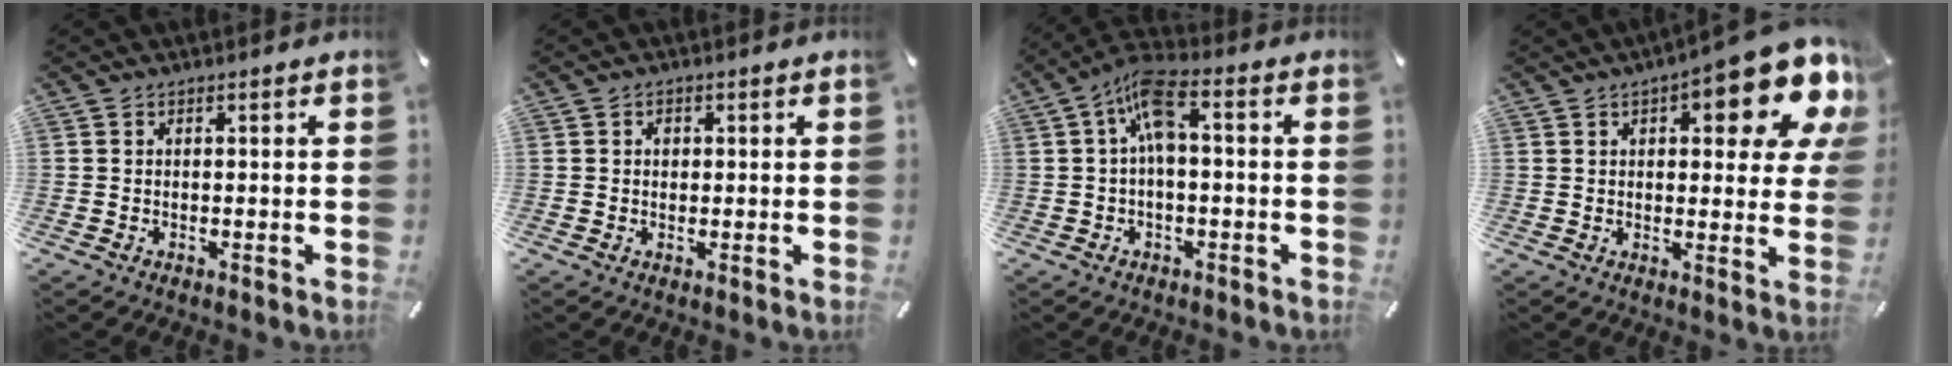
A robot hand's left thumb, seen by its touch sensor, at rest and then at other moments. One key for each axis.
{"total": 1.3, "fx": 0.2, "fy": 1.2, "fz": 0.6, "tx": 0.003, "ty": 0.000, "tz": -0.001}
{"total": 8.5, "fx": 0.9, "fy": 3.6, "fz": 7.7, "tx": -0.155, "ty": 0.003, "tz": 0.015}
{"total": 17.0, "fx": 8.6, "fy": 6.1, "fz": 13.3, "tx": -0.168, "ty": -0.053, "tz": 0.137}